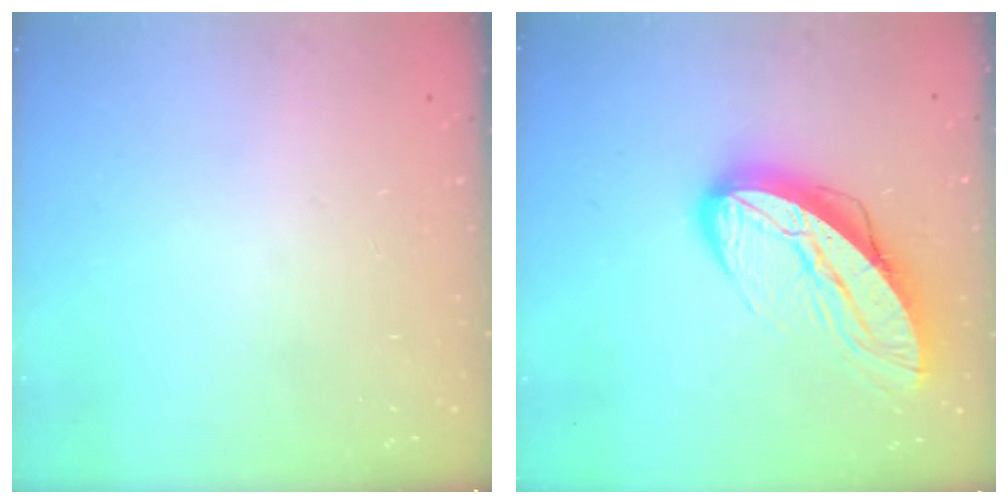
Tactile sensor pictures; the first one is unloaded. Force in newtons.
{"total": 13.5, "press": 13.5, "slide": 1.1}